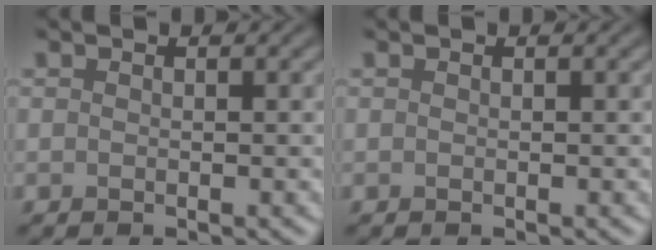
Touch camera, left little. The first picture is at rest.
{"total": 0.0}